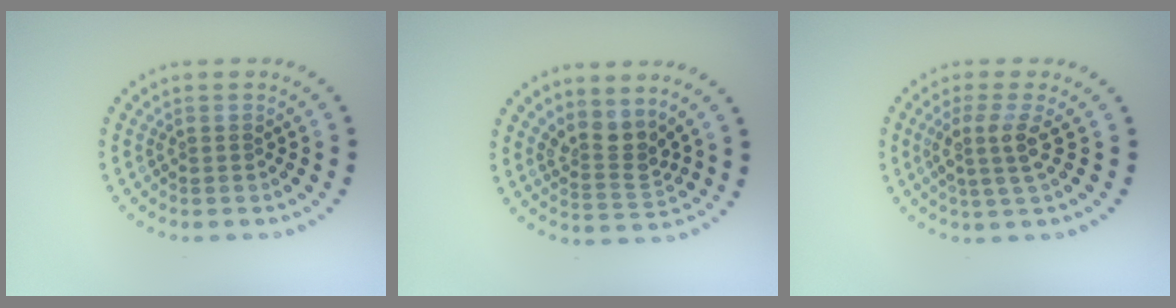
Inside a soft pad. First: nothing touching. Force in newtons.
{"total": 2.8, "press": 2.0, "slide": 1.9}
{"total": 2.7, "press": 2.1, "slide": 1.8}